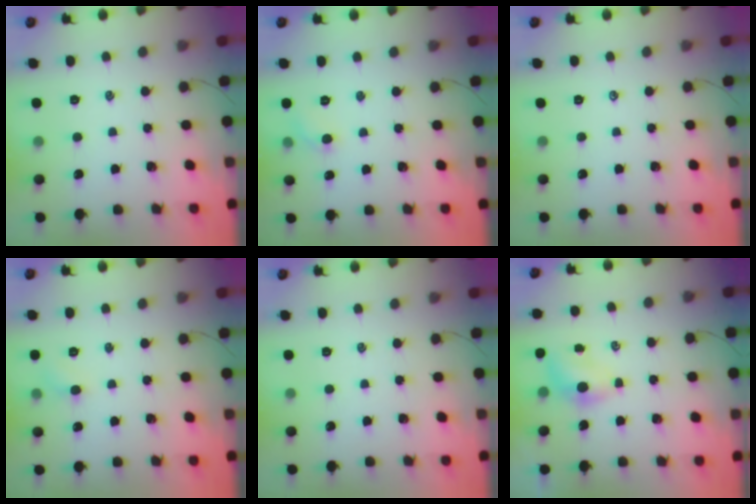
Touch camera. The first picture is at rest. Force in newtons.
{"total": 5.0, "press": 4.8, "slide": 1.6}
{"total": 0.0}
{"total": 3.6, "press": 3.4, "slide": 1.2}
{"total": 0.0}
{"total": 4.3, "press": 4.1, "slide": 1.0}